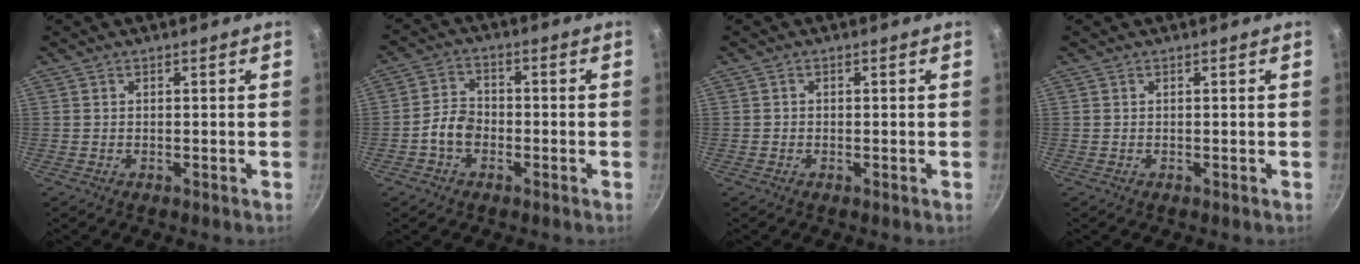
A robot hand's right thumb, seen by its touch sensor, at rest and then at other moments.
{"total": 5.1, "force": [-2.0, 3.8, 2.8], "torque": [-0.036, 0.024, -0.044]}
{"total": 0.5, "force": [-0.2, 0.5, 0.2], "torque": [-0.002, 0.002, -0.003]}
{"total": 0.0}